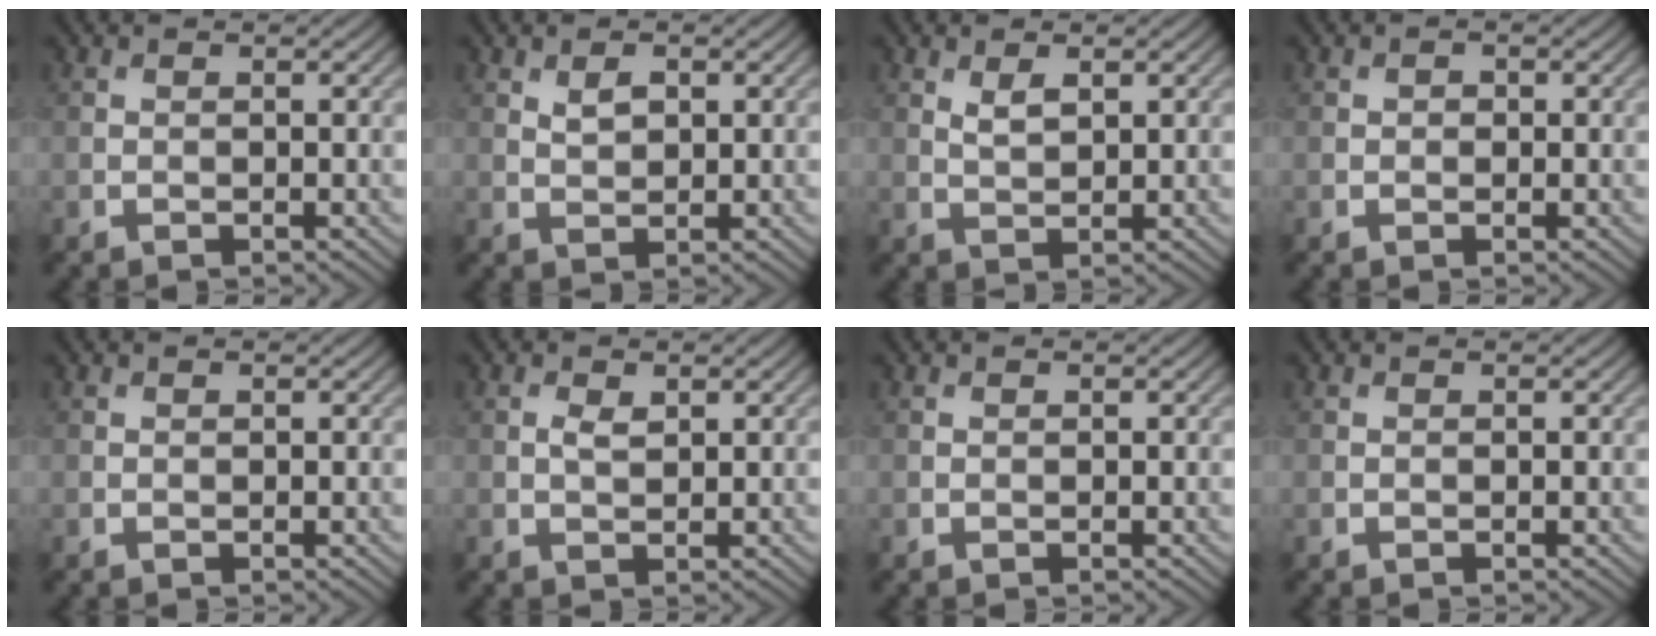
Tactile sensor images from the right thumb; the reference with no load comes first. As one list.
[{"total": 2.1, "force": [0.9, 1.1, 1.4], "torque": [-0.028, -0.002, 0.019]}, {"total": 2.1, "force": [1.1, 1.0, 1.6], "torque": [-0.034, -0.004, 0.026]}, {"total": 0.7, "force": [0.0, 0.6, 0.3], "torque": [-0.003, -0.004, -0.004]}, {"total": 0.0}, {"total": 1.5, "force": [0.5, 0.8, 1.2], "torque": [-0.027, -0.002, 0.010]}, {"total": 0.0}, {"total": 0.0}]